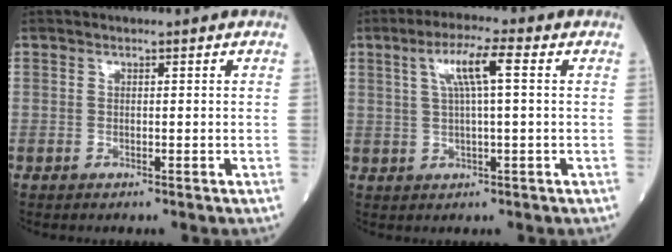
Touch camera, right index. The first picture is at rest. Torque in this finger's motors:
{"motor_torque": [0.20, 0.12, 0.15, 0.09]}